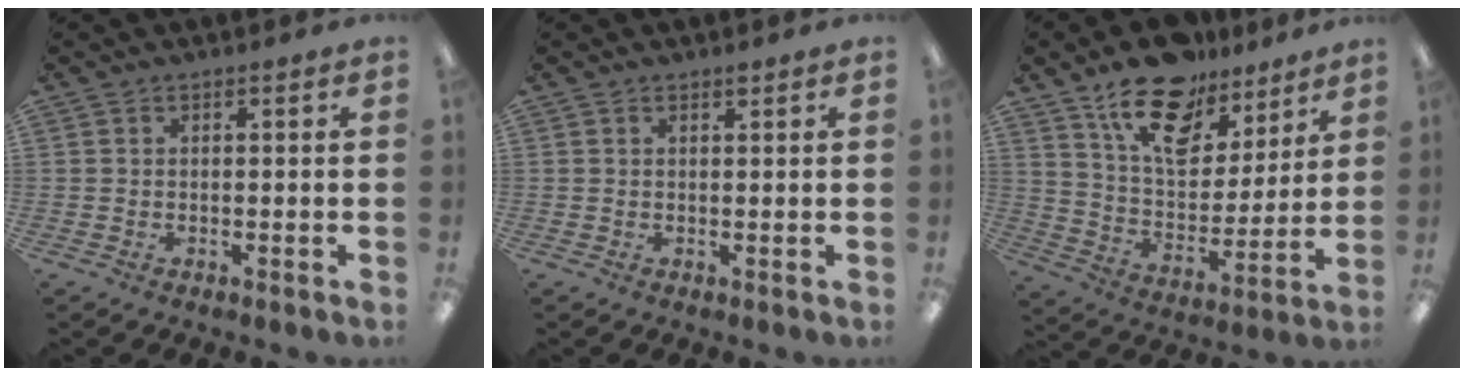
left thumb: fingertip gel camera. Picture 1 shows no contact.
{"total": 1.0, "force": [0.9, 0.2, 0.4], "torque": [-0.001, -0.003, 0.014]}
{"total": 18.2, "force": [12.9, 9.7, 8.5], "torque": [-0.141, -0.075, 0.229]}